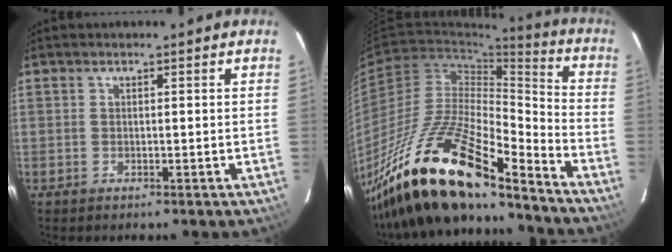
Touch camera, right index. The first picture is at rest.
{"total": 23.8, "force": [-18.2, 5.5, 14.2], "torque": [-0.262, -0.022, -0.335]}